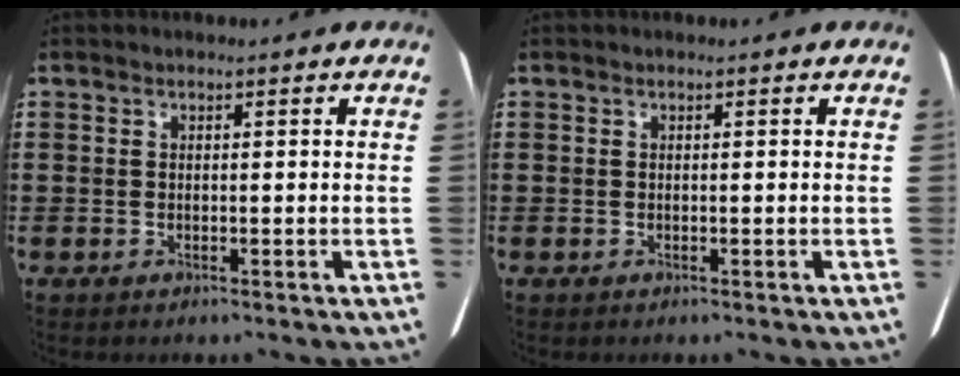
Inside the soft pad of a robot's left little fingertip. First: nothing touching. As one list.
[{"total": 0.0}]